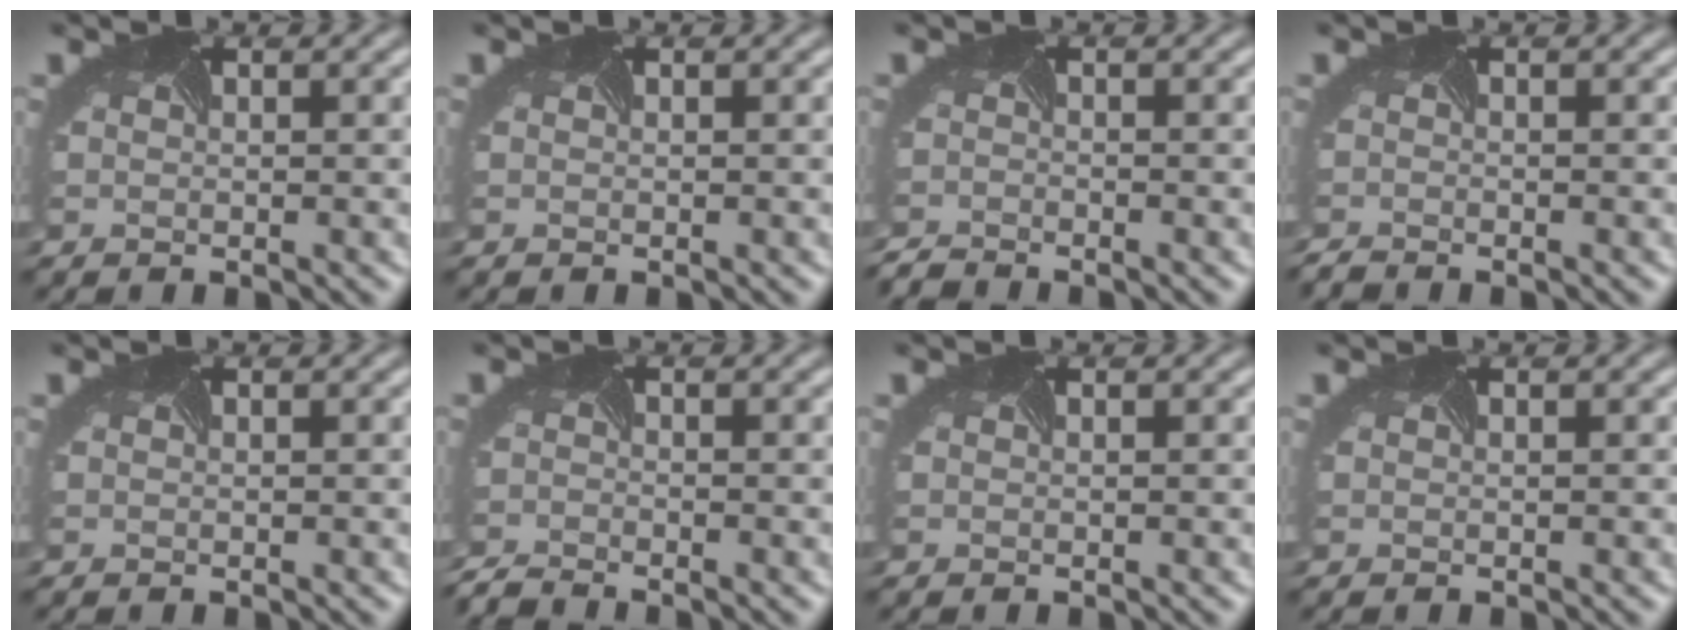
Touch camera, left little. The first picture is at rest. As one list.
[{"total": 0.0}, {"total": 2.0, "force": [-2.0, -0.1, -0.2], "torque": [-0.005, -0.015, -0.043]}, {"total": 1.4, "force": [-1.4, -0.2, -0.2], "torque": [-0.005, -0.014, -0.029]}, {"total": 0.0}, {"total": 2.3, "force": [-2.3, -0.2, 0.0], "torque": [-0.008, -0.017, -0.051]}, {"total": 0.0}, {"total": 0.0}]